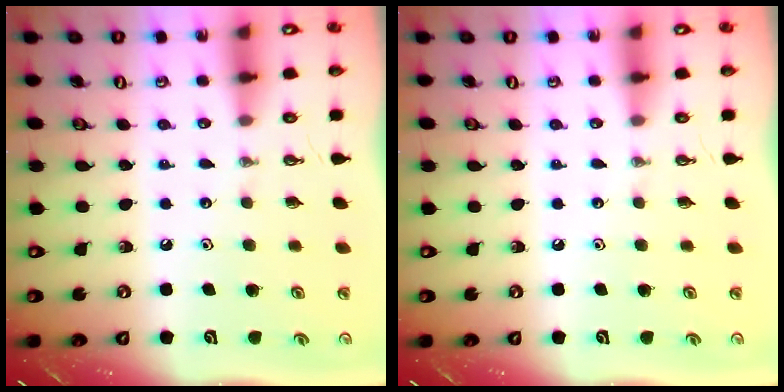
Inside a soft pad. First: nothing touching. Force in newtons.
{"total": 0.0}